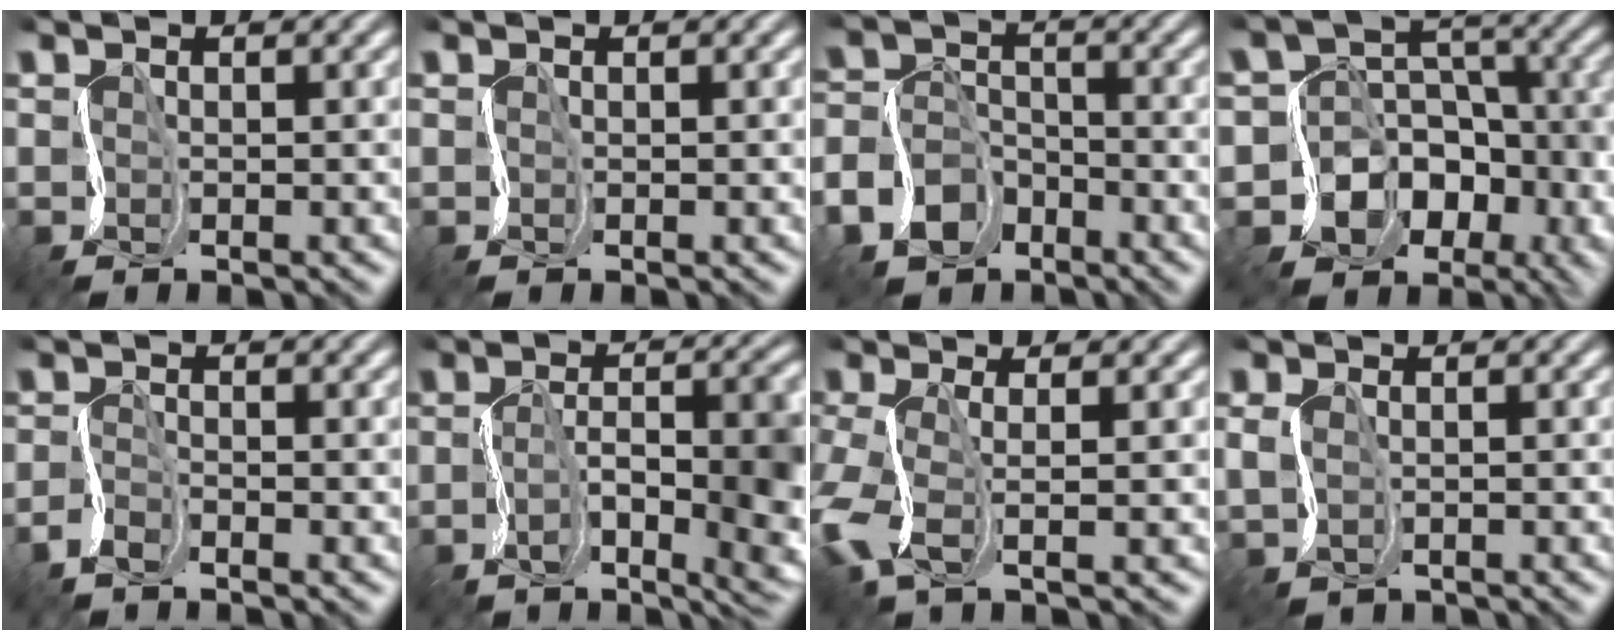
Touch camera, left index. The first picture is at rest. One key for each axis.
{"total": 0.0}
{"total": 5.1, "fx": -3.2, "fy": 3.7, "fz": 1.6, "tx": -0.025, "ty": 0.003, "tz": -0.067}
{"total": 11.0, "fx": -5.1, "fy": 9.1, "fz": 3.5, "tx": -0.040, "ty": 0.004, "tz": -0.100}
{"total": 1.4, "fx": -1.3, "fy": 0.2, "fz": 0.5, "tx": -0.018, "ty": 0.000, "tz": -0.033}
{"total": 10.3, "fx": -2.3, "fy": 4.0, "fz": 9.3, "tx": -0.138, "ty": -0.006, "tz": -0.032}
{"total": 3.5, "fx": -0.7, "fy": 1.0, "fz": 3.2, "tx": -0.086, "ty": -0.001, "tz": -0.024}
{"total": 1.0, "fx": 0.2, "fy": 0.9, "fz": 0.2, "tx": -0.012, "ty": 0.001, "tz": 0.005}